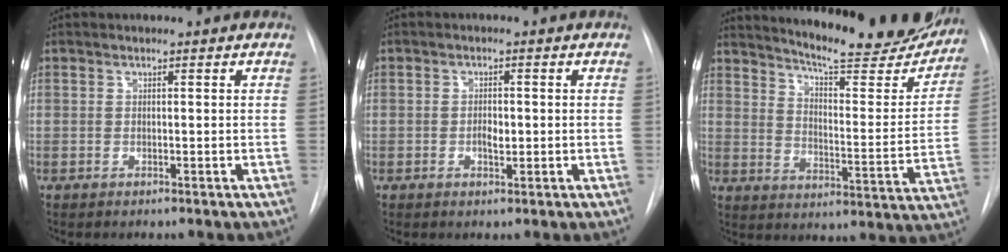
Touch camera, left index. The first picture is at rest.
{"total": 2.1, "force": [-1.2, 0.8, 1.5], "torque": [-0.027, -0.005, -0.017]}
{"total": 22.5, "force": [20.1, 3.4, 9.4], "torque": [-0.132, -0.072, 0.252]}